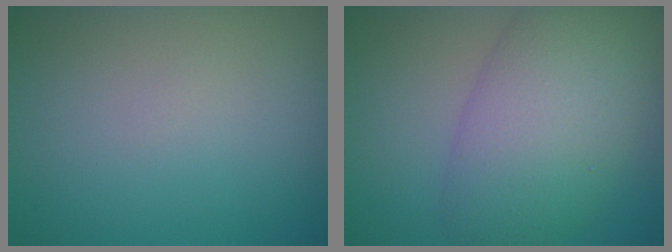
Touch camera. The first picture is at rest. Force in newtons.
{"total": 8.5, "press": 8.5, "slide": 0.3}